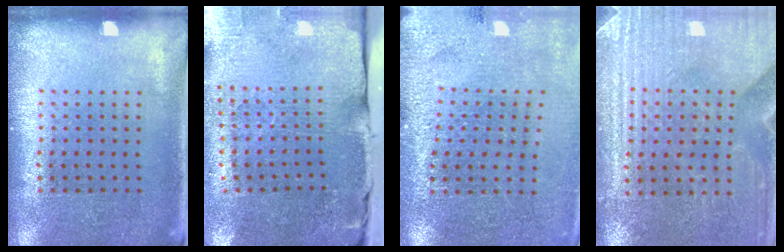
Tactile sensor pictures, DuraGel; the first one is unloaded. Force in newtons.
{"total": 4.2, "press": 3.7, "slide": 2.1}
{"total": 2.8, "press": 2.8, "slide": 0.1}
{"total": 3.2, "press": 3.1, "slide": 0.7}